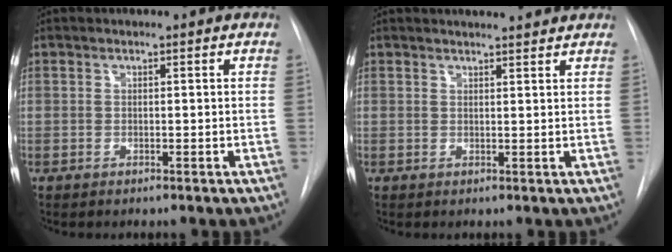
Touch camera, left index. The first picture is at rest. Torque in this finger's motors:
{"motor_torque": [-0.38, -0.25, 0.05, 0.00]}